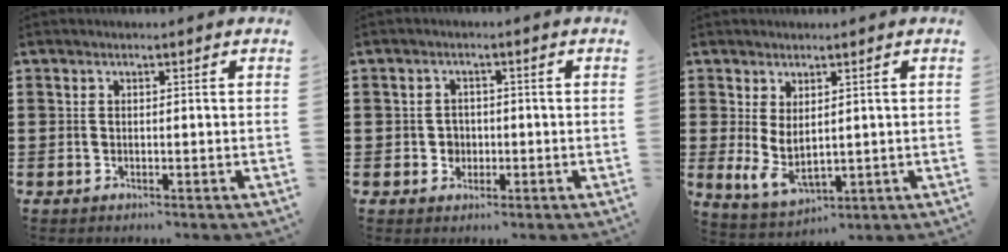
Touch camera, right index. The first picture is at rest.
{"total": 2.3, "force": [-0.5, 2.2, 0.5], "torque": [-0.017, 0.006, -0.013]}
{"total": 4.4, "force": [0.7, 2.4, 3.6], "torque": [-0.089, -0.007, 0.009]}